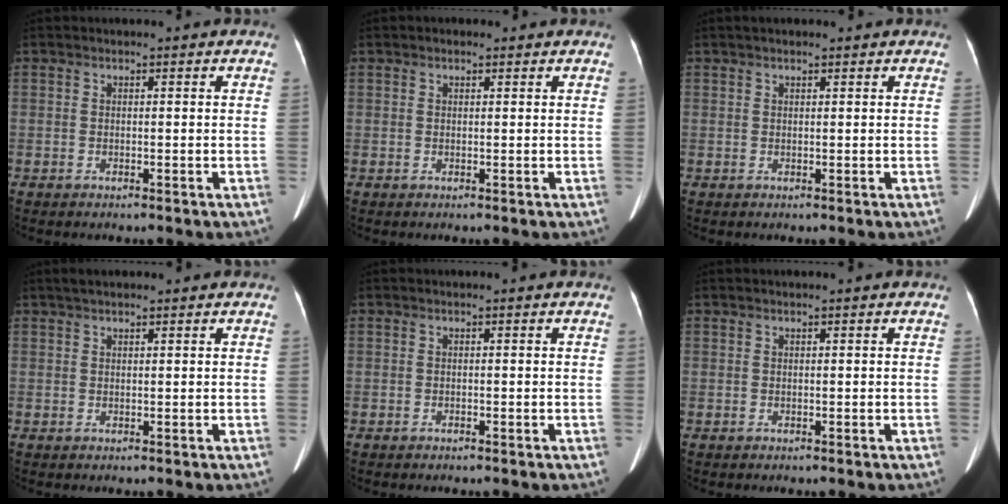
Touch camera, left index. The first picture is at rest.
{"total": 0.9, "force": [0.6, 0.6, 0.3], "torque": [-0.009, 0.010, 0.005]}
{"total": 1.7, "force": [1.3, 0.5, 1.0], "torque": [-0.015, 0.020, 0.017]}
{"total": 2.6, "force": [2.0, 0.7, 1.4], "torque": [-0.027, 0.023, 0.033]}
{"total": 0.0}
{"total": 0.0}